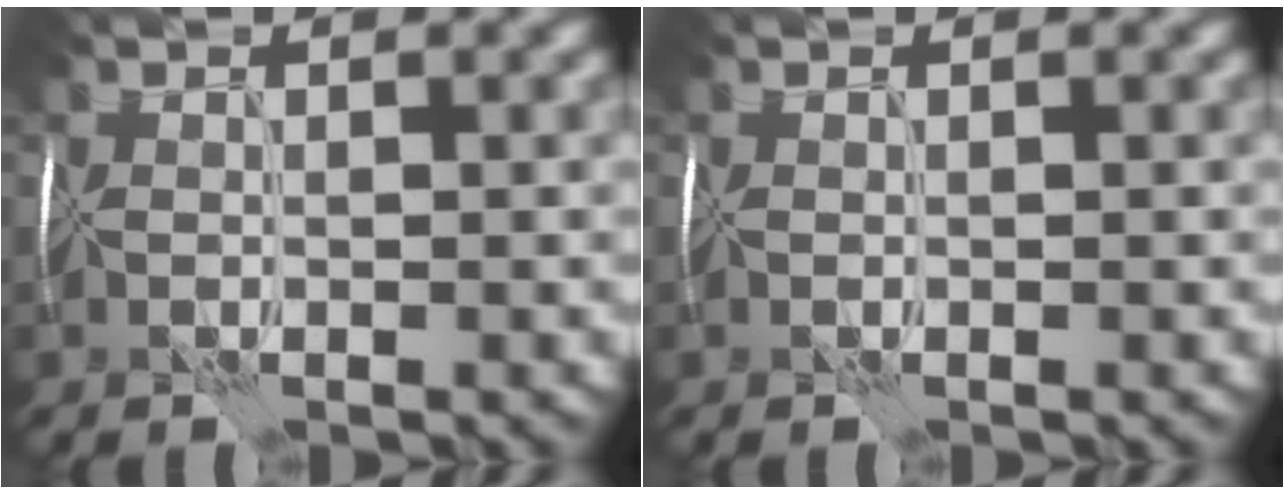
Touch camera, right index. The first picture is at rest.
{"total": 0.0}